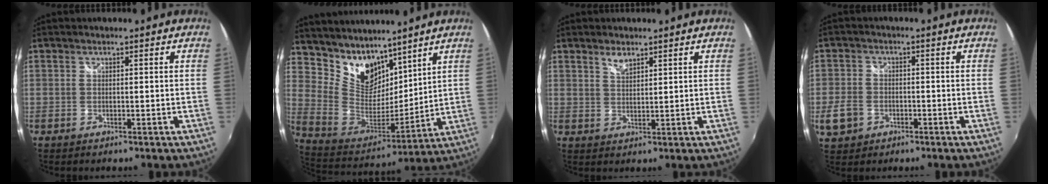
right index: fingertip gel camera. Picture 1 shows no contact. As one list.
[{"total": 15.8, "force": [11.5, 9.2, 5.8], "torque": [-0.143, 0.008, 0.230]}, {"total": 2.7, "force": [2.0, 1.1, 1.5], "torque": [-0.024, 0.000, 0.036]}, {"total": 6.4, "force": [-2.5, 5.2, 2.8], "torque": [-0.079, 0.004, -0.044]}]